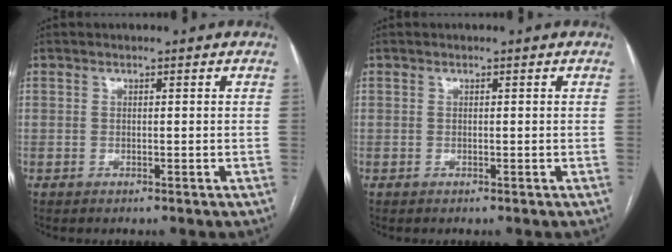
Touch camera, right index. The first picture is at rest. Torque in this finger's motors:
{"motor_torque": [0.07, 0.07, 0.01, 0.00]}